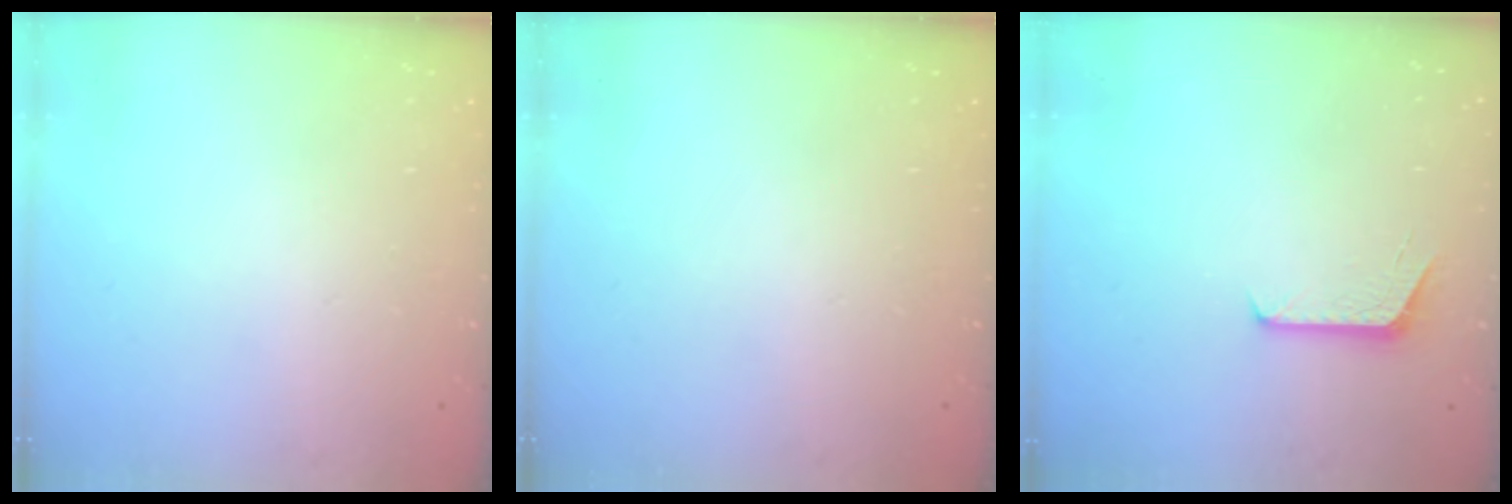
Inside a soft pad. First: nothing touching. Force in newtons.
{"total": 0.0}
{"total": 6.0, "press": 6.0, "slide": 0.5}